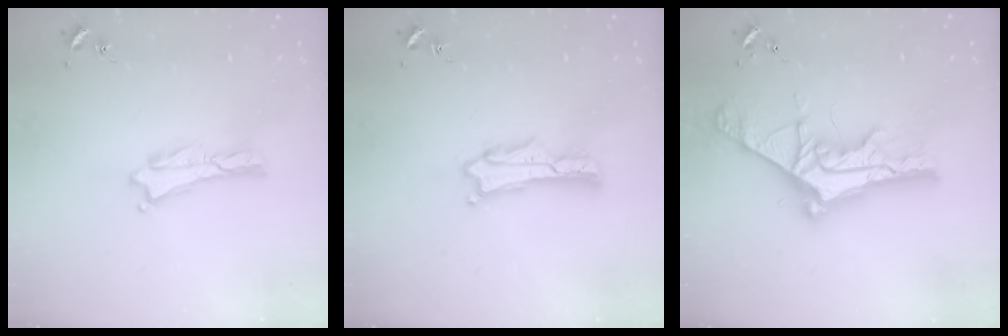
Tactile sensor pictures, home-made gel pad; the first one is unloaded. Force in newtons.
{"total": 1.4, "press": 1.4, "slide": 0.0}
{"total": 10.1, "press": 10.0, "slide": 1.1}